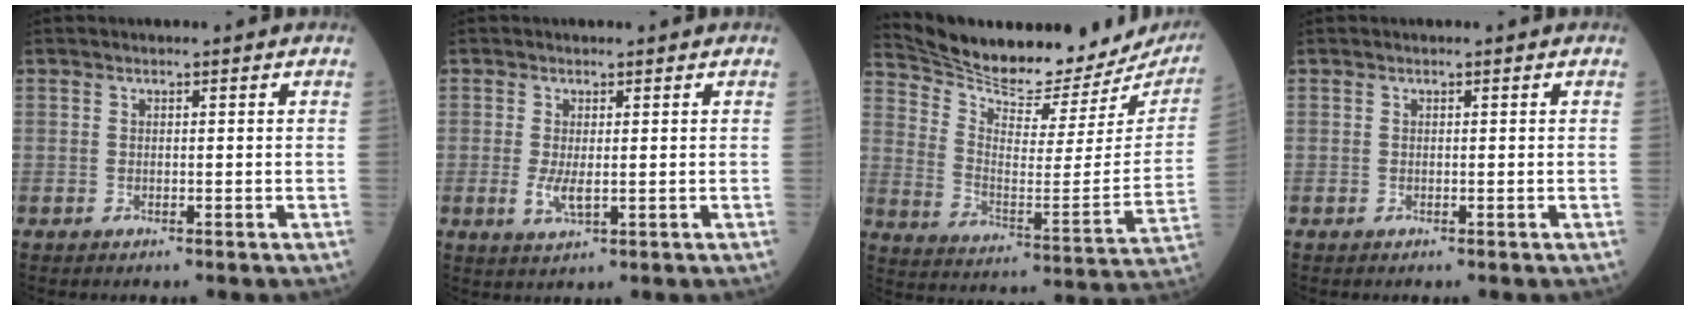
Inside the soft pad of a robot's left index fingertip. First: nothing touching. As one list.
[{"total": 2.7, "force": [-0.1, 0.8, 2.6], "torque": [-0.055, -0.009, 0.004]}, {"total": 23.6, "force": [21.9, 5.1, 7.1], "torque": [-0.127, -0.074, 0.302]}, {"total": 0.0}]